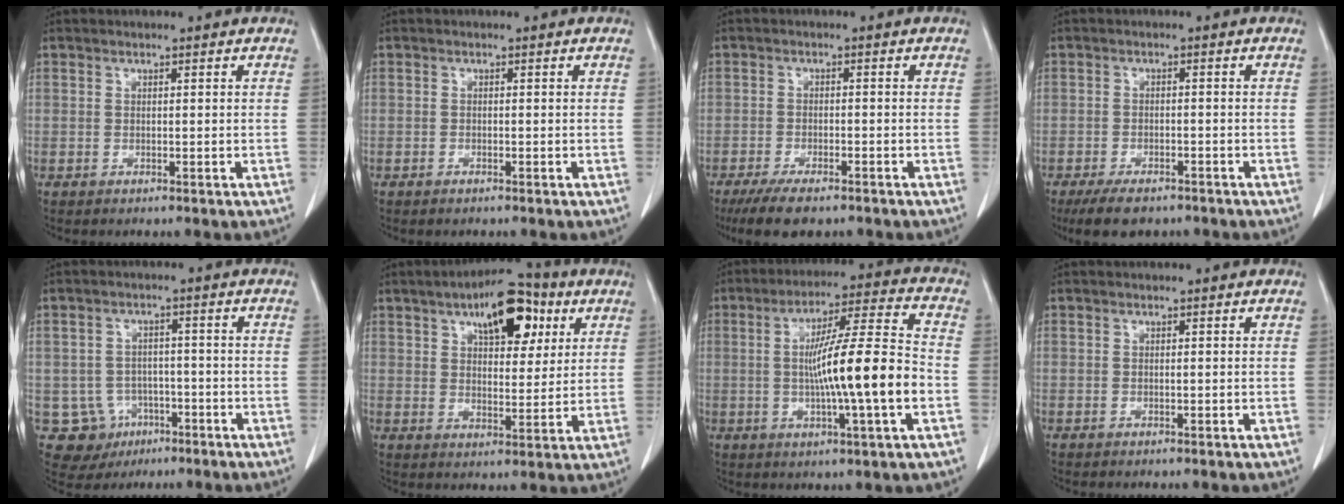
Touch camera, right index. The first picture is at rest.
{"total": 0.6, "force": [-0.5, 0.1, 0.2], "torque": [-0.010, -0.001, -0.007]}
{"total": 6.8, "force": [-5.2, 2.1, 3.9], "torque": [-0.063, -0.011, -0.084]}
{"total": 6.4, "force": [-4.9, 2.7, 3.1], "torque": [-0.051, -0.005, -0.077]}
{"total": 8.1, "force": [-2.9, 7.5, 1.0], "torque": [-0.027, 0.011, -0.031]}
{"total": 12.6, "force": [6.2, 5.3, 9.5], "torque": [-0.138, 0.022, 0.096]}
{"total": 15.2, "force": [-2.0, 0.0, 15.0], "torque": [-0.250, 0.003, -0.036]}
{"total": 0.0}